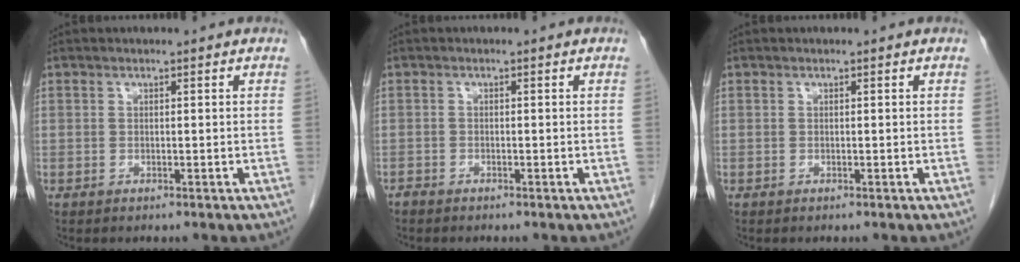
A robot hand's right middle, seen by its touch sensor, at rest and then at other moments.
{"total": 0.9, "force": [-0.8, 0.2, 0.1], "torque": [-0.007, -0.001, -0.018]}
{"total": 0.0}